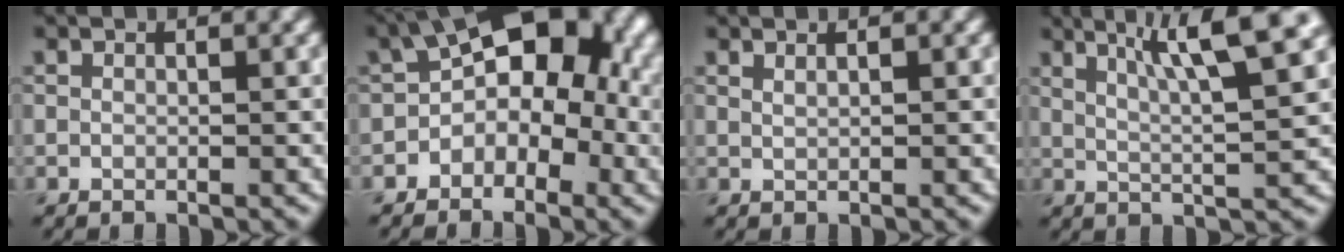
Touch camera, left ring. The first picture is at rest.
{"total": 8.5, "force": [-0.4, 5.5, 6.5], "torque": [-0.057, 0.028, -0.029]}
{"total": 0.8, "force": [0.5, 0.3, 0.5], "torque": [-0.007, -0.002, 0.005]}
{"total": 8.1, "force": [4.1, 1.2, 6.9], "torque": [-0.096, 0.016, 0.068]}